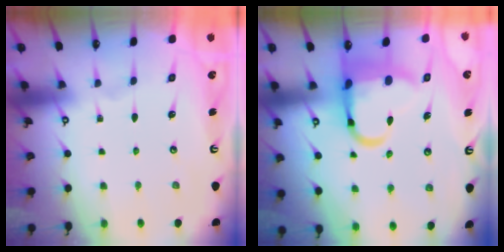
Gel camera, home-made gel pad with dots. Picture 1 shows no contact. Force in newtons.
{"total": 10.8, "press": 10.4, "slide": 2.8}